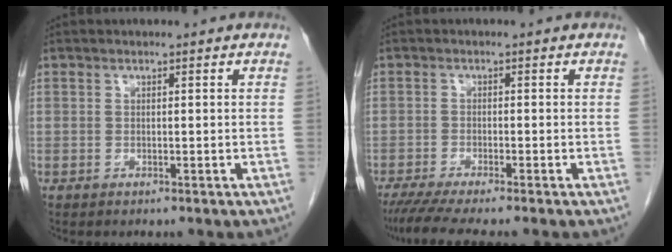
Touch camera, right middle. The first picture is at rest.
{"total": 6.8, "force": [-5.6, -0.4, 3.7], "torque": [-0.055, -0.019, -0.093]}